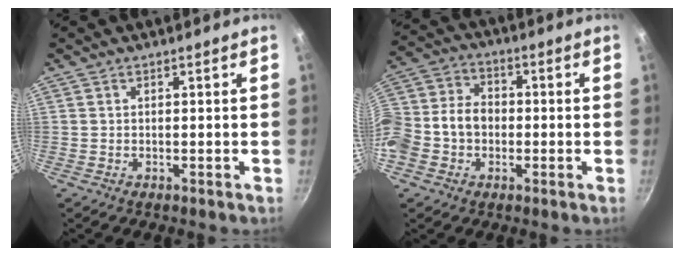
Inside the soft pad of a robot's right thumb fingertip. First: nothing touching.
{"total": 14.8, "force": [-2.5, 11.6, 8.8], "torque": [-0.168, 0.045, -0.061]}